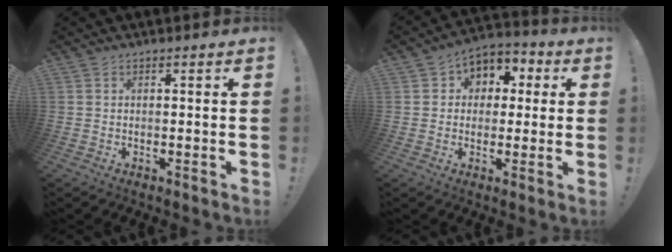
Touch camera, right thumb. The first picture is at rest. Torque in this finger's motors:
{"motor_torque": [0.06, 0.08, 0.04, 0.07, 0.00]}